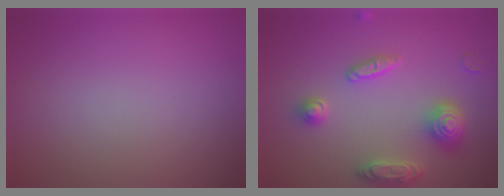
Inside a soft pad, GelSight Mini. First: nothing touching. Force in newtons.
{"total": 4.2, "press": 4.1, "slide": 1.0}